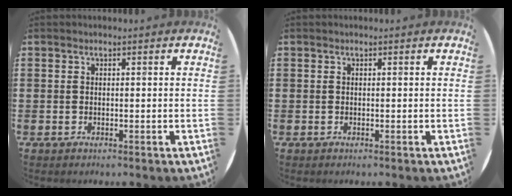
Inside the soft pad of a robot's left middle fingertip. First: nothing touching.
{"total": 0.0}